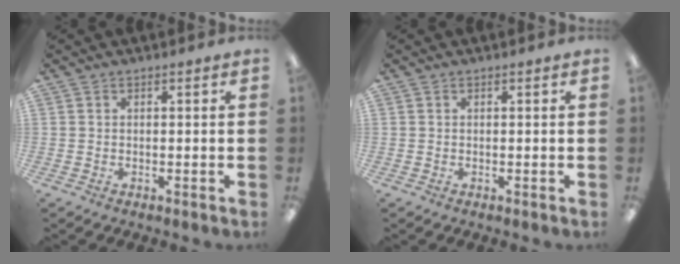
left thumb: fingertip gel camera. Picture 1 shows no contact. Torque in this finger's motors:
{"motor_torque": [-0.37, 0.38, -0.17, 0.12, 0.00]}